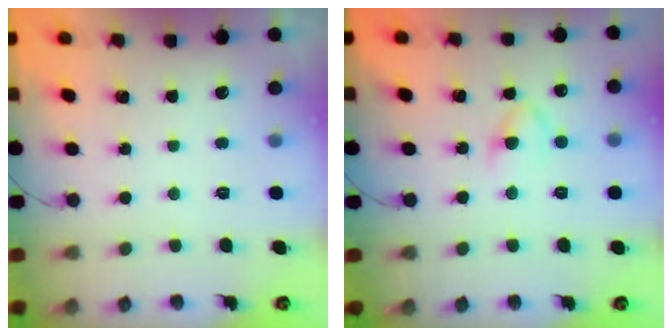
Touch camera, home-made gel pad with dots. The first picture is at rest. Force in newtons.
{"total": 3.8, "press": 3.6, "slide": 1.2}